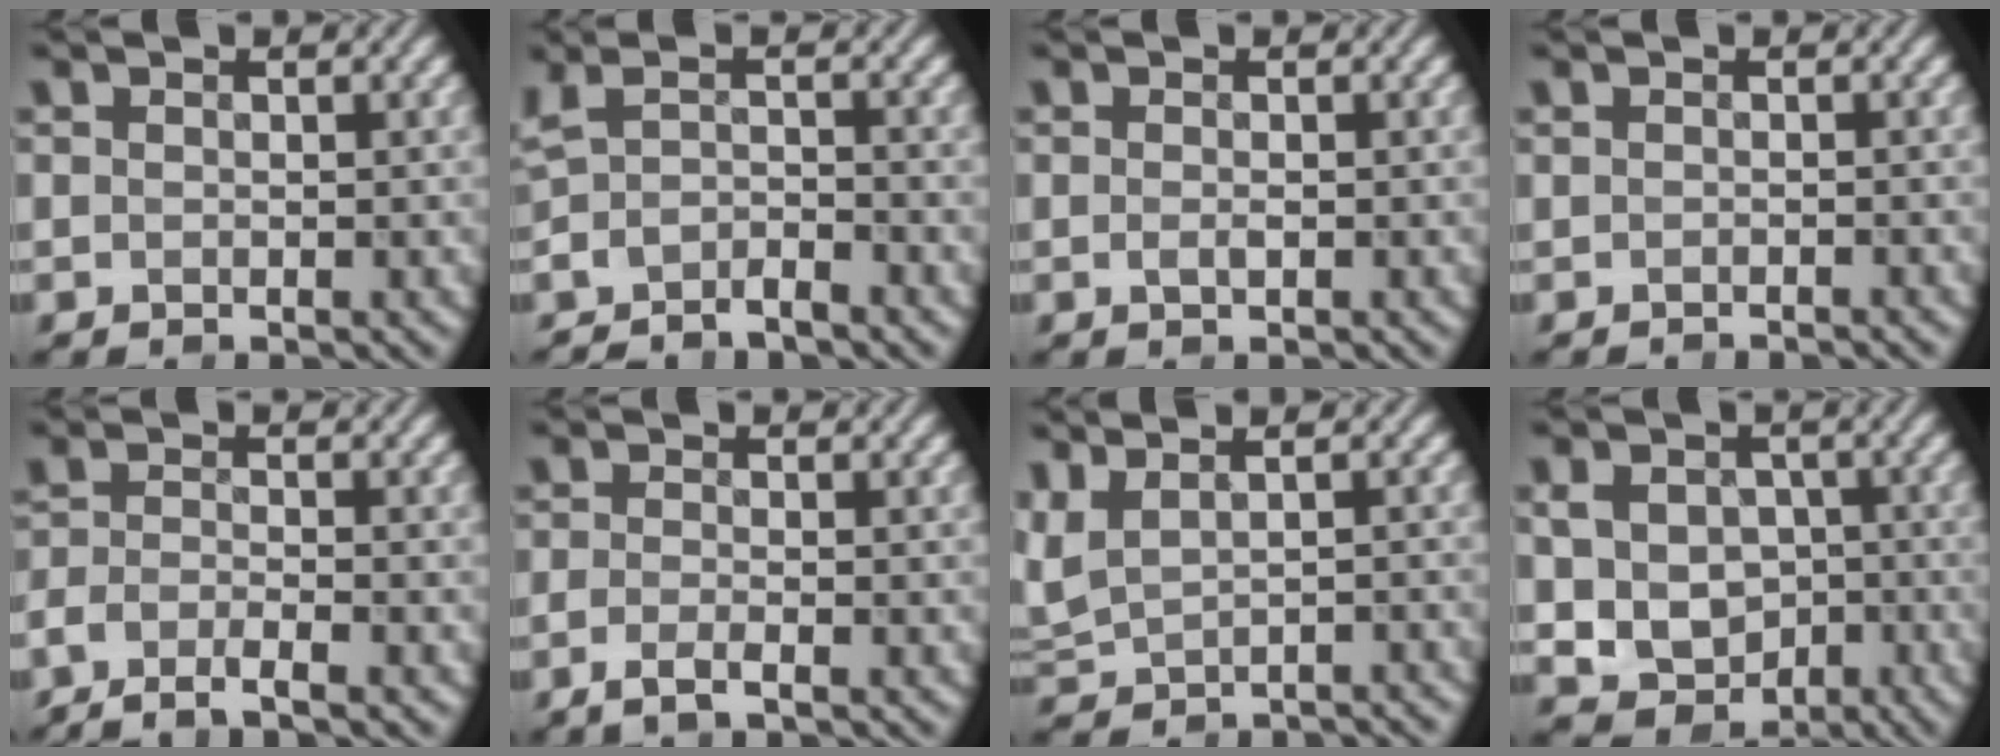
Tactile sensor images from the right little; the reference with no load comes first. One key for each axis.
{"total": 2.3, "fx": -1.8, "fy": 0.3, "fz": 1.3, "tx": -0.037, "ty": -0.012, "tz": -0.036}
{"total": 0.5, "fx": -0.2, "fy": 0.0, "fz": 0.5, "tx": -0.010, "ty": -0.002, "tz": 0.000}
{"total": 1.2, "fx": -1.1, "fy": 0.1, "fz": 0.5, "tx": 0.008, "ty": -0.011, "tz": -0.023}
{"total": 3.5, "fx": -2.4, "fy": 0.5, "fz": 2.6, "tx": -0.040, "ty": -0.003, "tz": -0.048}
{"total": 1.8, "fx": -1.1, "fy": 0.4, "fz": 1.4, "tx": -0.018, "ty": -0.009, "tz": -0.025}
{"total": 2.7, "fx": 0.3, "fy": 1.4, "fz": 2.3, "tx": -0.039, "ty": 0.006, "tz": 0.014}
{"total": 5.8, "fx": -0.7, "fy": 4.9, "fz": 3.2, "tx": -0.055, "ty": -0.012, "tz": -0.004}